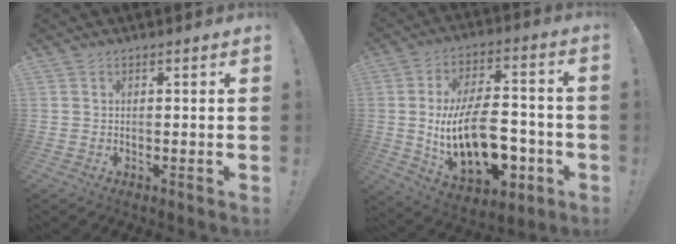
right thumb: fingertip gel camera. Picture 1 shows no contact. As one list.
[{"total": 22.8, "force": [-4.8, 12.4, 18.5], "torque": [-0.324, 0.025, -0.075]}]